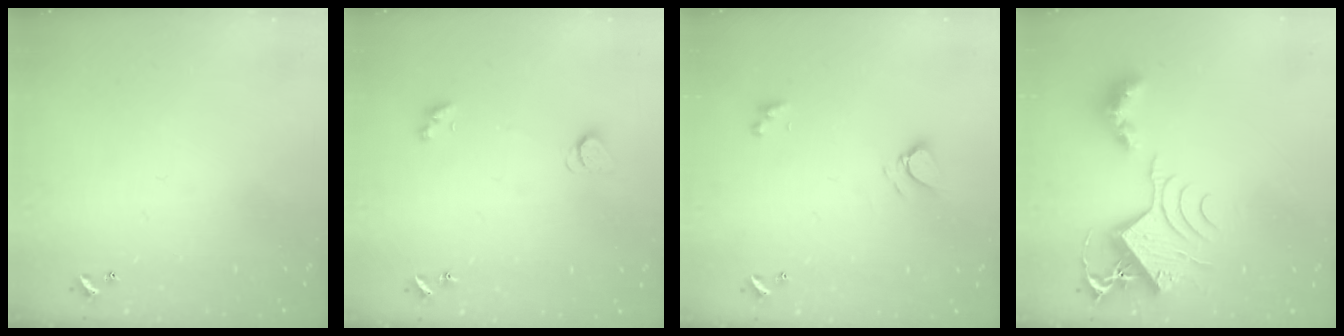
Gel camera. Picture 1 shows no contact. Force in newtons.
{"total": 2.6, "press": 2.6, "slide": 0.5}
{"total": 4.6, "press": 4.6, "slide": 0.6}
{"total": 10.1, "press": 10.0, "slide": 1.5}